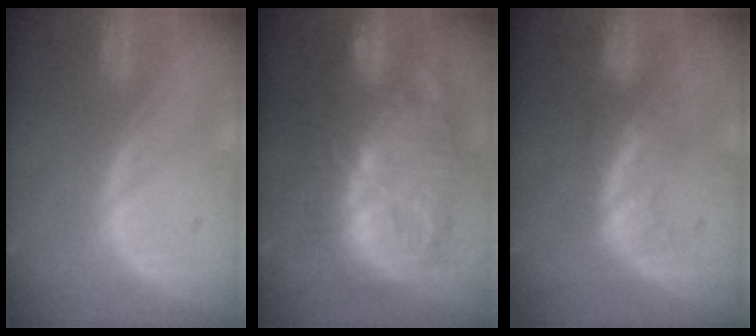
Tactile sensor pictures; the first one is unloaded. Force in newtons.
{"total": 13.8, "press": 13.7, "slide": 1.3}
{"total": 3.7, "press": 3.7, "slide": 0.5}